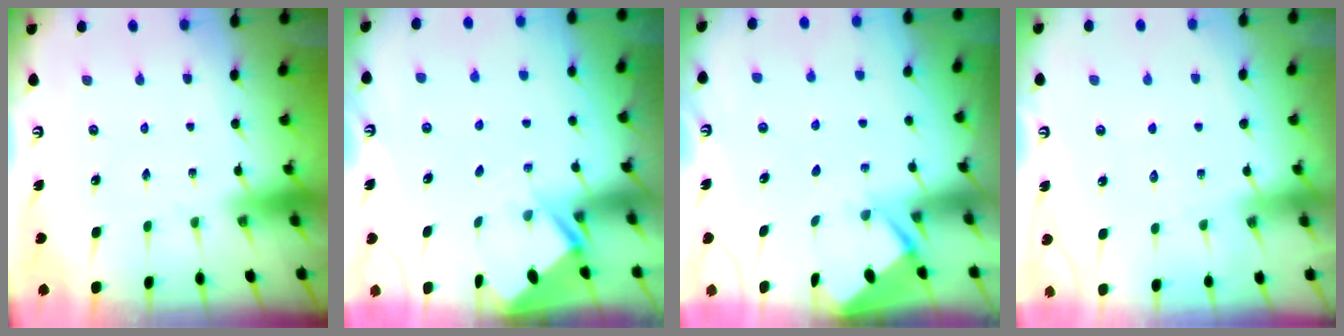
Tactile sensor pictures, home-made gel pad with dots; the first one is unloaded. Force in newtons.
{"total": 2.6, "press": 2.6, "slide": 0.1}
{"total": 2.6, "press": 2.6, "slide": 0.3}
{"total": 5.9, "press": 5.8, "slide": 0.7}